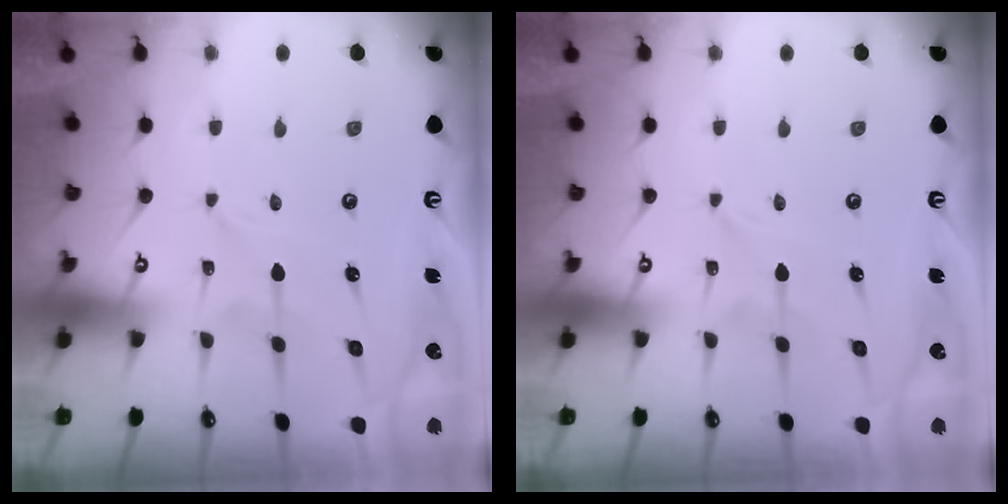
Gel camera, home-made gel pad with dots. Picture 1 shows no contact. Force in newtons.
{"total": 0.0}